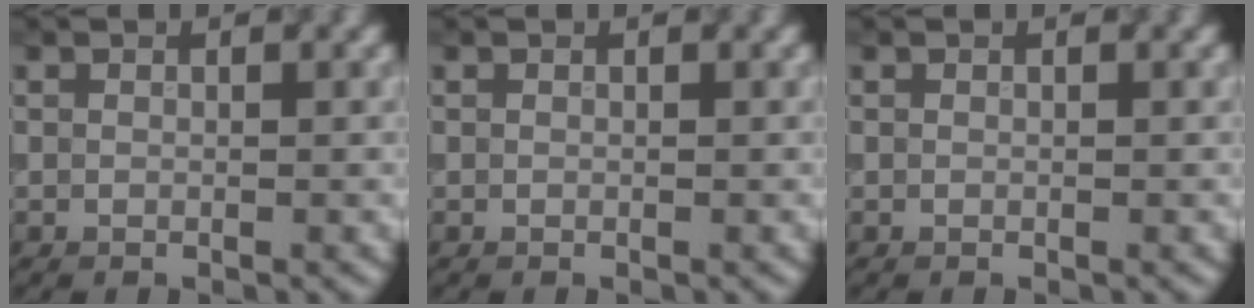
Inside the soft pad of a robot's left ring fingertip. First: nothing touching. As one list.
[{"total": 0.0}, {"total": 0.0}]